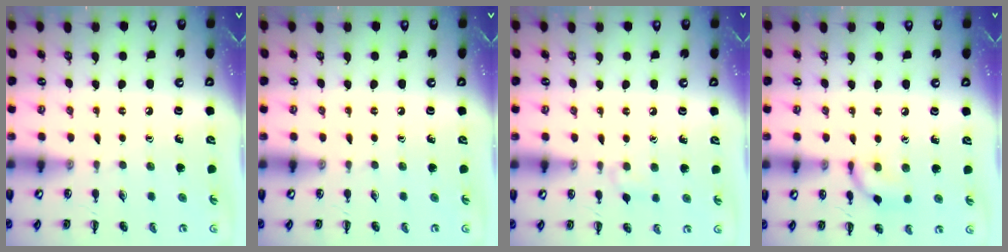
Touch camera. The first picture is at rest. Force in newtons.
{"total": 0.0}
{"total": 4.5, "press": 4.2, "slide": 1.6}
{"total": 8.3, "press": 8.2, "slide": 0.3}